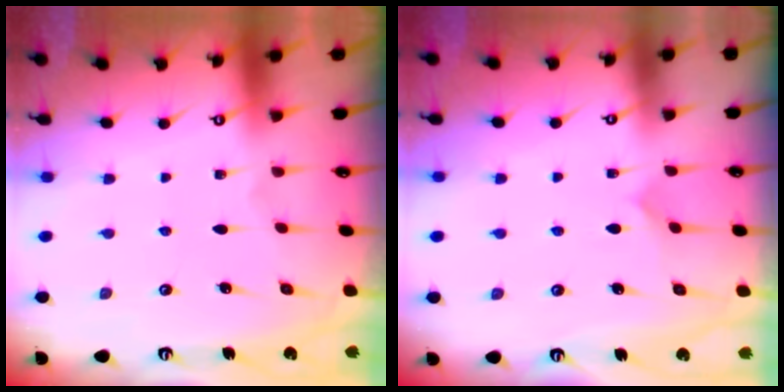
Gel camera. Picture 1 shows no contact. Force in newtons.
{"total": 3.9, "press": 3.8, "slide": 0.4}